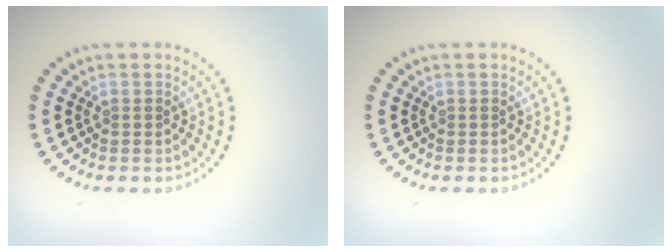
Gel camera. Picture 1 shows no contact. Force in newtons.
{"total": 0.0}